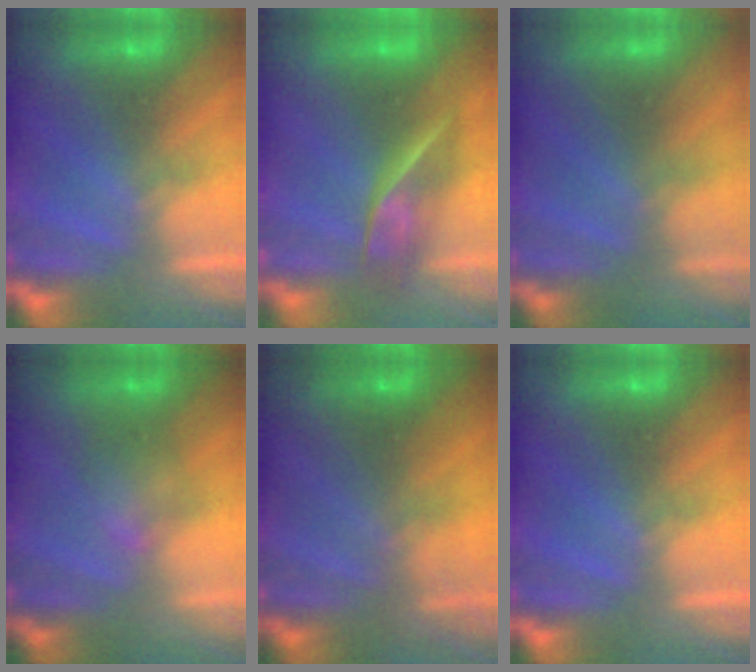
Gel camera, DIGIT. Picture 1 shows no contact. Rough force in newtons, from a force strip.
{"total": 2.5}
{"total": 2.7}
{"total": 2.0}
{"total": 2.9}
{"total": 0.0}